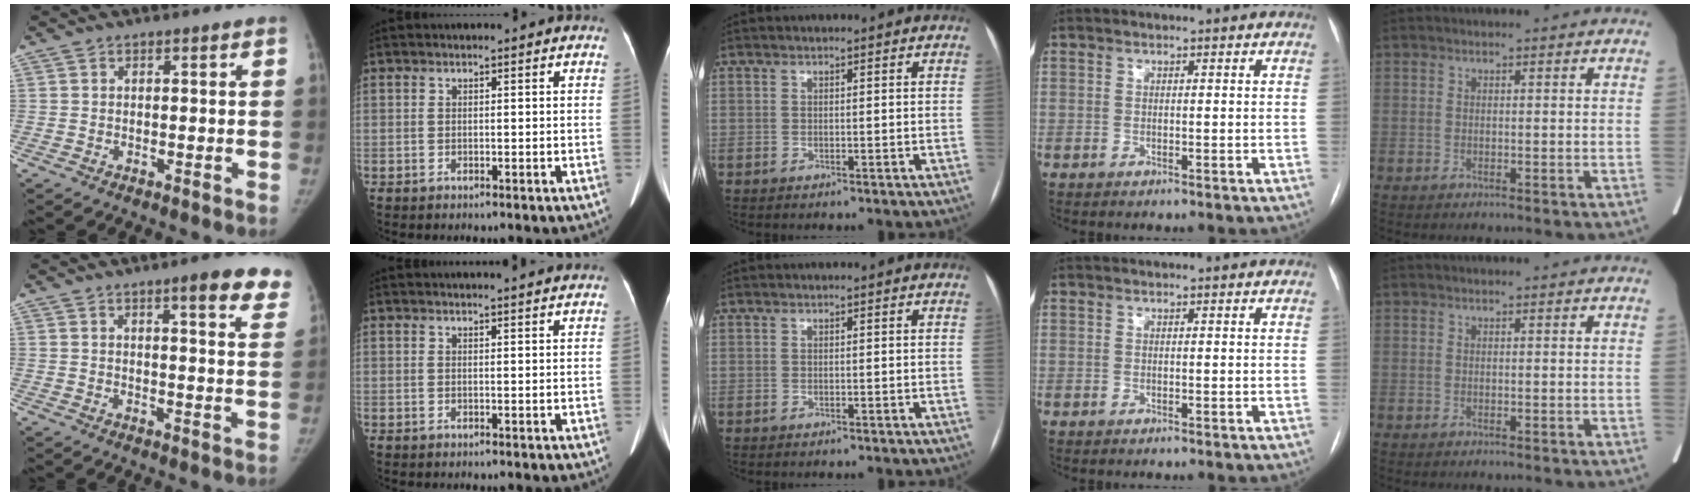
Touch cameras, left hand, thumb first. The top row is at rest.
{"thumb": {"total": 11.0, "force": [7.9, 2.4, 7.2], "torque": [-0.057, -0.037, 0.081]}, "index": {"total": 6.2, "force": [5.9, -0.2, 1.9], "torque": [-0.023, 0.019, 0.058]}}